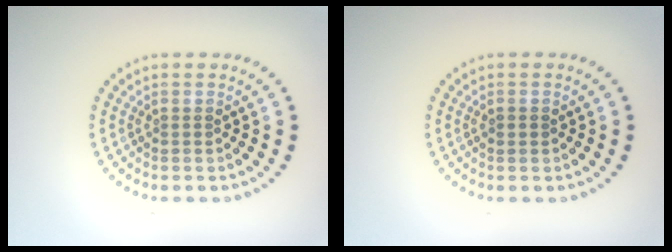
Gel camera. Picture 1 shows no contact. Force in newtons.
{"total": 0.9, "press": 0.9, "slide": 0.2}